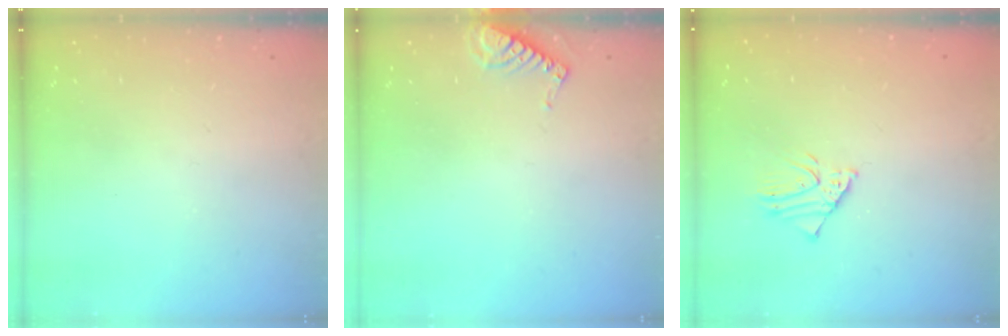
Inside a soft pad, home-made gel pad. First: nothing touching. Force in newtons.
{"total": 6.2, "press": 6.2, "slide": 0.4}
{"total": 2.0, "press": 2.0, "slide": 0.1}